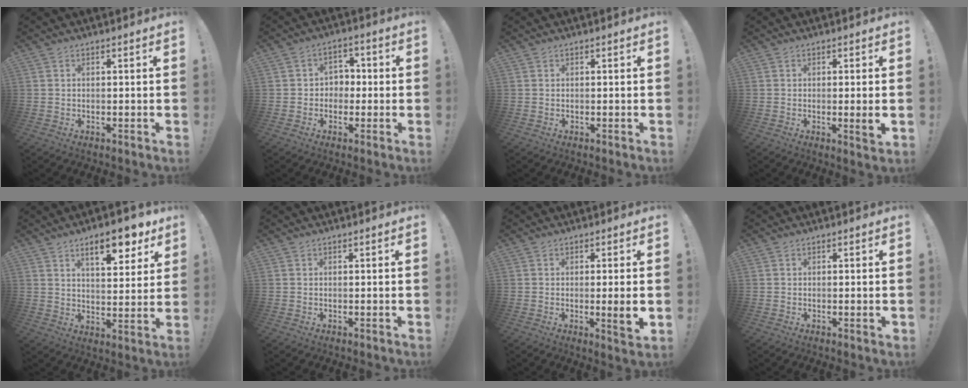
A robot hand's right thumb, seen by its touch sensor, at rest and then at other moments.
{"total": 4.9, "force": [-0.5, 4.6, 1.7], "torque": [-0.031, 0.006, -0.007]}
{"total": 0.0}
{"total": 3.6, "force": [-0.3, -0.2, 3.6], "torque": [-0.048, -0.012, -0.007]}
{"total": 12.0, "force": [6.9, 4.1, 8.9], "torque": [-0.122, -0.033, 0.112]}
{"total": 0.0}
{"total": 5.3, "force": [-0.5, -0.1, 5.3], "torque": [-0.074, -0.012, -0.010]}
{"total": 1.1, "force": [-0.1, 0.0, 1.1], "torque": [-0.015, -0.003, -0.003]}